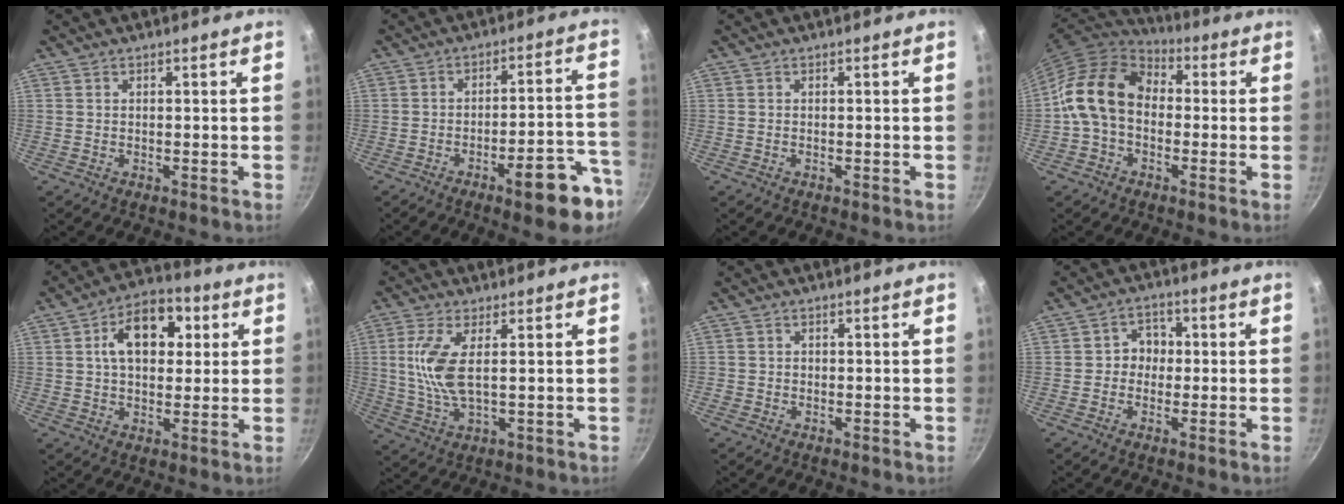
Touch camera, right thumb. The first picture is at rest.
{"total": 13.1, "force": [-7.1, 3.2, 10.5], "torque": [-0.120, 0.057, -0.094]}
{"total": 0.0}
{"total": 13.7, "force": [-1.0, 10.0, 9.3], "torque": [-0.165, 0.035, -0.033]}
{"total": 12.6, "force": [3.2, 7.9, 9.4], "torque": [-0.118, 0.012, 0.044]}
{"total": 8.7, "force": [1.4, 3.1, 8.0], "torque": [-0.193, -0.006, 0.033]}
{"total": 1.0, "force": [-0.3, 1.0, 0.1], "torque": [0.006, 0.006, -0.007]}
{"total": 4.7, "force": [-0.2, 4.0, 2.3], "torque": [-0.006, 0.016, -0.014]}